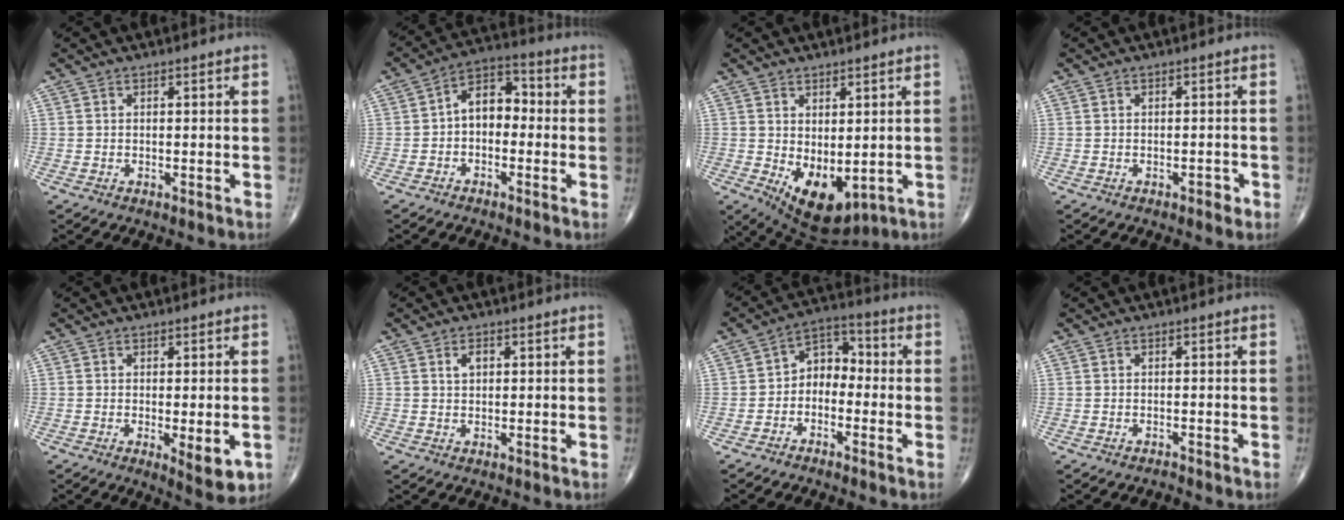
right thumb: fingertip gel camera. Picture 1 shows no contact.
{"total": 7.8, "force": [-0.8, 5.4, 5.7], "torque": [-0.067, 0.035, -0.032]}
{"total": 9.6, "force": [-1.1, 5.2, 7.9], "torque": [-0.113, -0.012, 0.009]}
{"total": 1.6, "force": [-0.8, 0.8, 1.0], "torque": [-0.011, 0.001, -0.013]}
{"total": 6.2, "force": [-1.7, 2.1, 5.6], "torque": [-0.076, -0.016, -0.019]}
{"total": 2.2, "force": [0.7, 1.5, 1.5], "torque": [-0.022, 0.002, 0.011]}
{"total": 6.7, "force": [-1.9, 4.9, 4.2], "torque": [-0.042, 0.040, -0.051]}
{"total": 0.6, "force": [-0.6, 0.0, 0.0], "torque": [-0.004, 0.001, -0.012]}